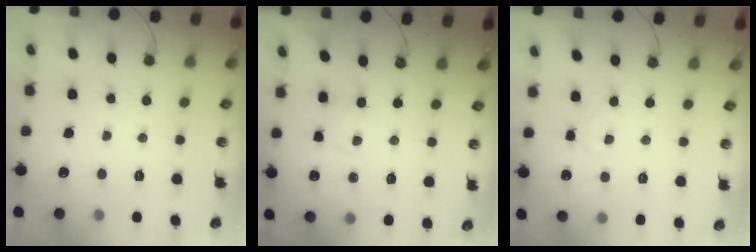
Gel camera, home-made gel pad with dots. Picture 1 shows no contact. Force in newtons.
{"total": 2.8, "press": 2.8, "slide": 0.3}
{"total": 1.4, "press": 1.4, "slide": 0.2}